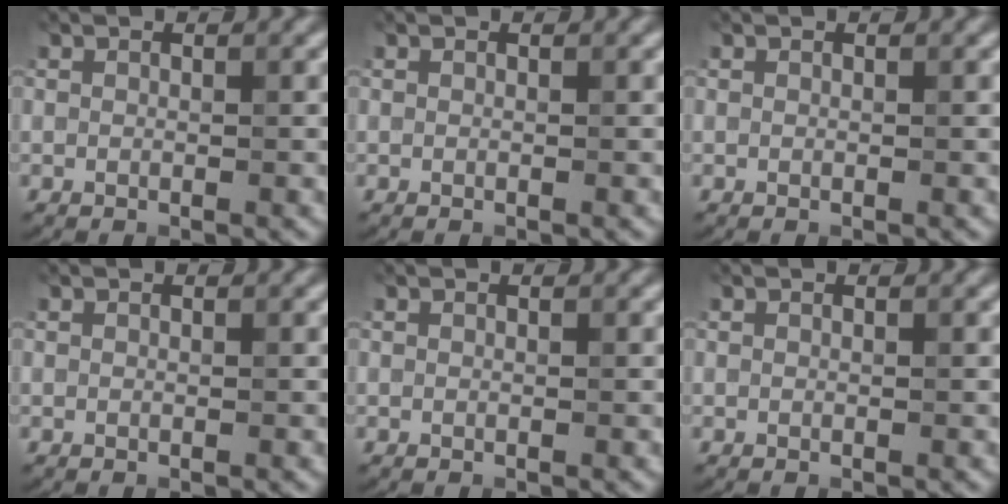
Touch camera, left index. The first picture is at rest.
{"total": 0.0}
{"total": 0.0}
{"total": 0.0}
{"total": 0.0}
{"total": 0.0}